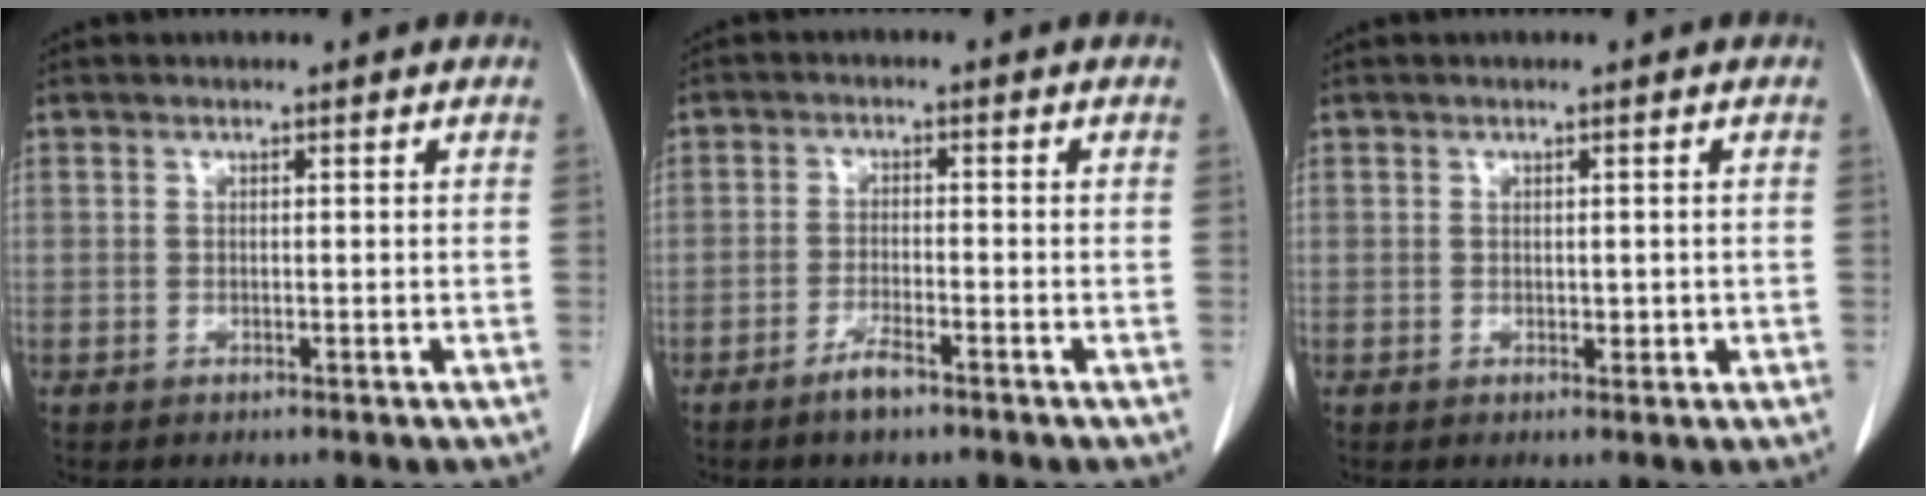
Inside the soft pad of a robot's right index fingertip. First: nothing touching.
{"total": 3.3, "force": [-2.4, 0.5, 2.2], "torque": [-0.042, -0.001, -0.043]}
{"total": 1.3, "force": [-0.1, 0.8, 1.0], "torque": [-0.010, -0.001, 0.002]}